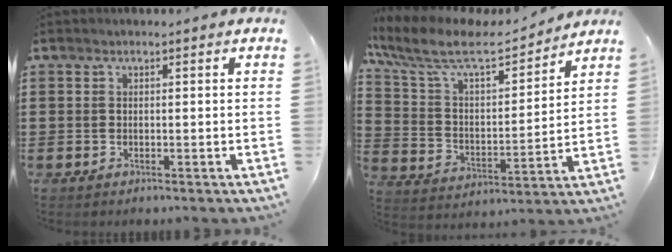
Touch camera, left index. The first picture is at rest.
{"total": 9.5, "force": [8.0, 2.3, 4.6], "torque": [-0.122, -0.044, 0.134]}